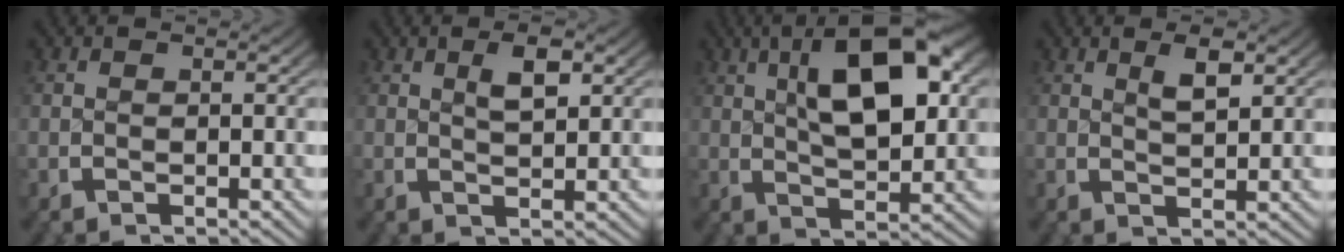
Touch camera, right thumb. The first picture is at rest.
{"total": 2.6, "force": [1.2, 1.0, 2.1], "torque": [-0.026, 0.002, 0.022]}
{"total": 10.7, "force": [3.0, 4.9, 9.0], "torque": [-0.138, 0.008, 0.046]}
{"total": 2.5, "force": [1.5, 0.7, 1.9], "torque": [-0.024, 0.001, 0.028]}